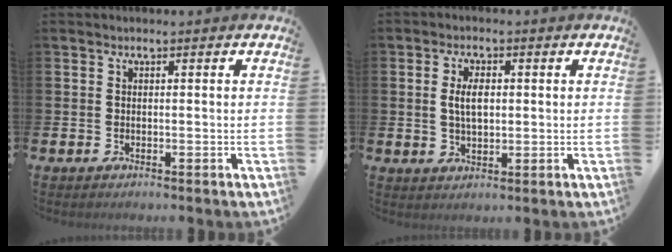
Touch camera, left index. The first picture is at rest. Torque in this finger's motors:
{"motor_torque": [0.29, -0.05, 0.30, 0.03]}